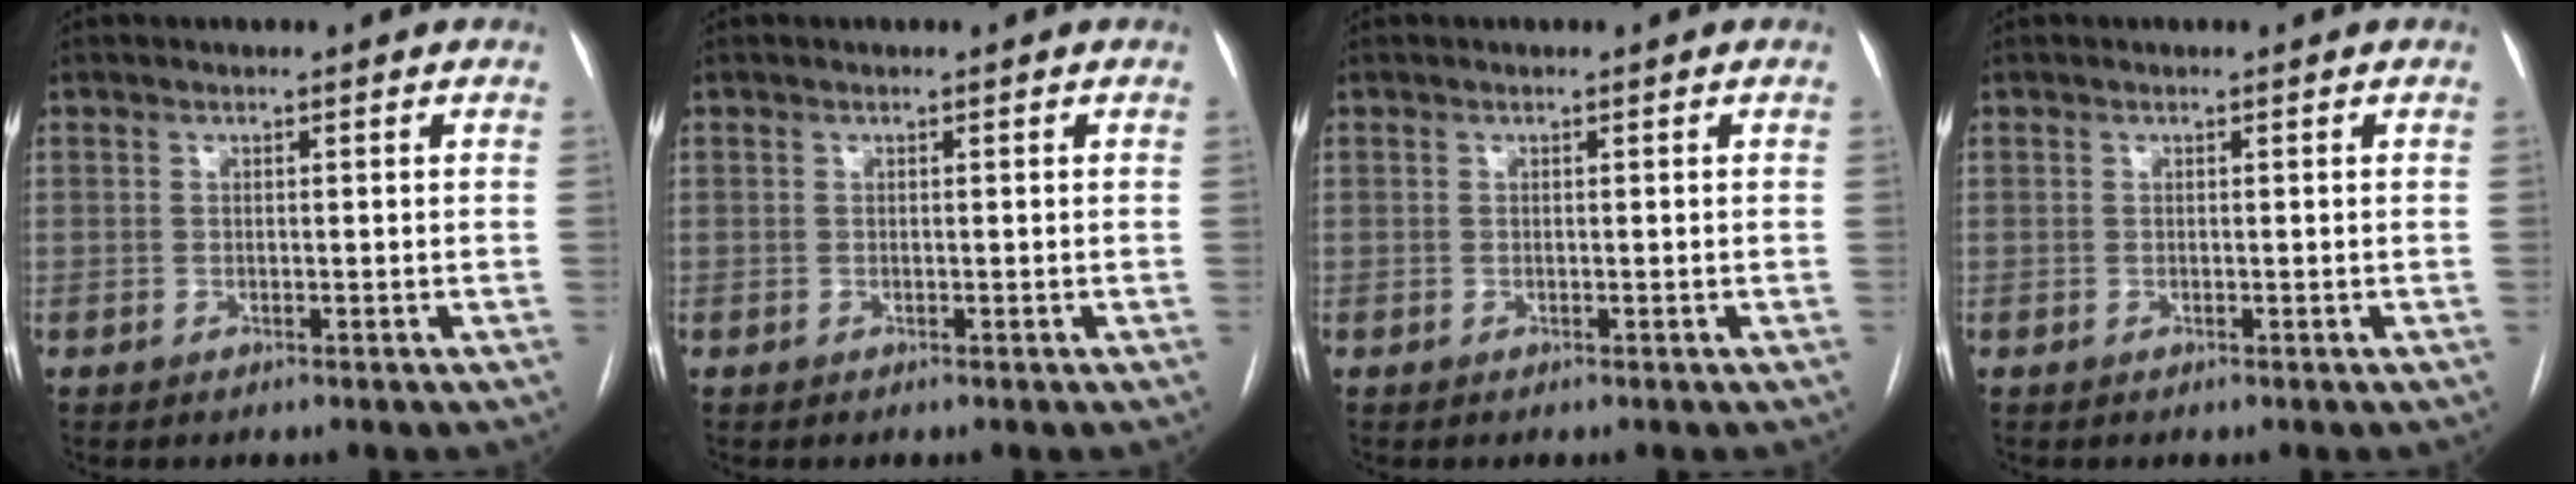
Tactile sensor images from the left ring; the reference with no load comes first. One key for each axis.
{"total": 0.0}
{"total": 0.0}
{"total": 0.0}